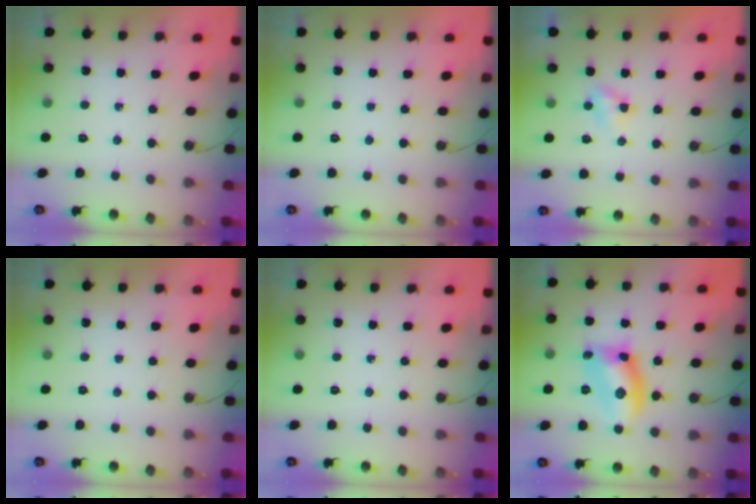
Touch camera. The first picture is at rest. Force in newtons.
{"total": 0.0}
{"total": 2.8, "press": 2.8, "slide": 0.3}
{"total": 0.0}
{"total": 0.0}
{"total": 12.1, "press": 11.8, "slide": 2.7}